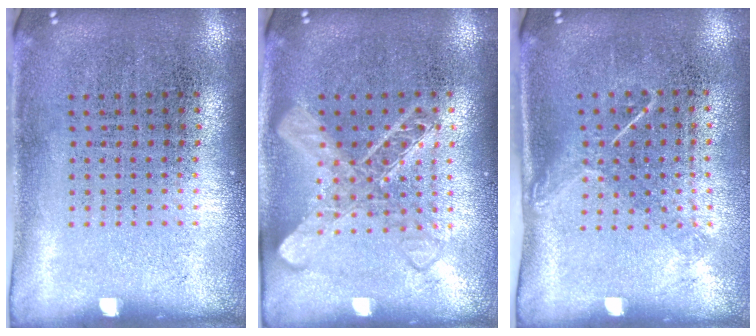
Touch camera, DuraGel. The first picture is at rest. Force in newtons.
{"total": 1.6, "press": 1.6, "slide": 0.4}
{"total": 1.3, "press": 1.0, "slide": 0.9}